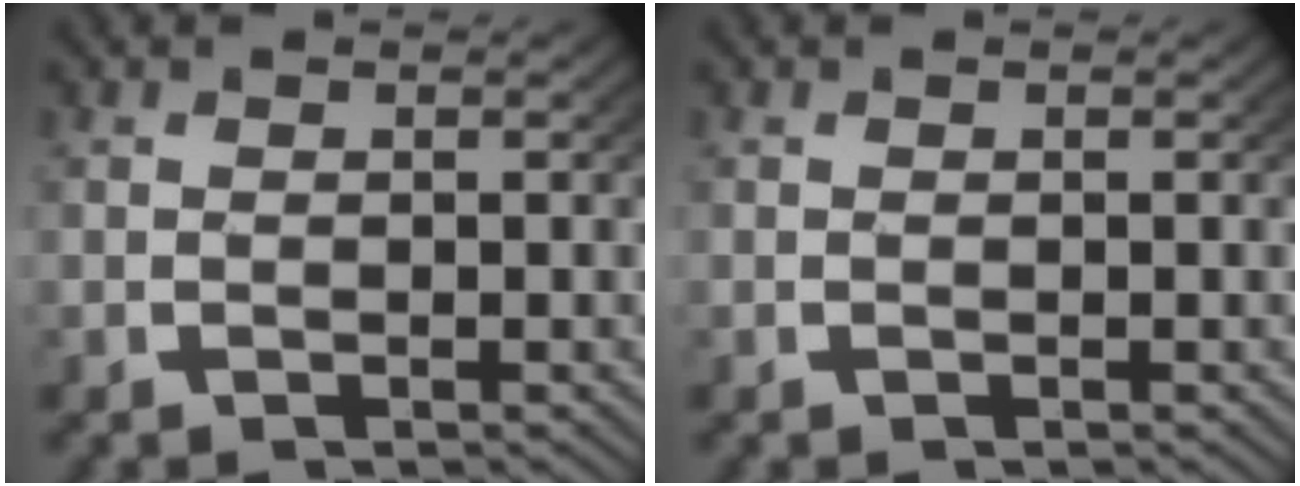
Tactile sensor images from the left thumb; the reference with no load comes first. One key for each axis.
{"total": 0.0}